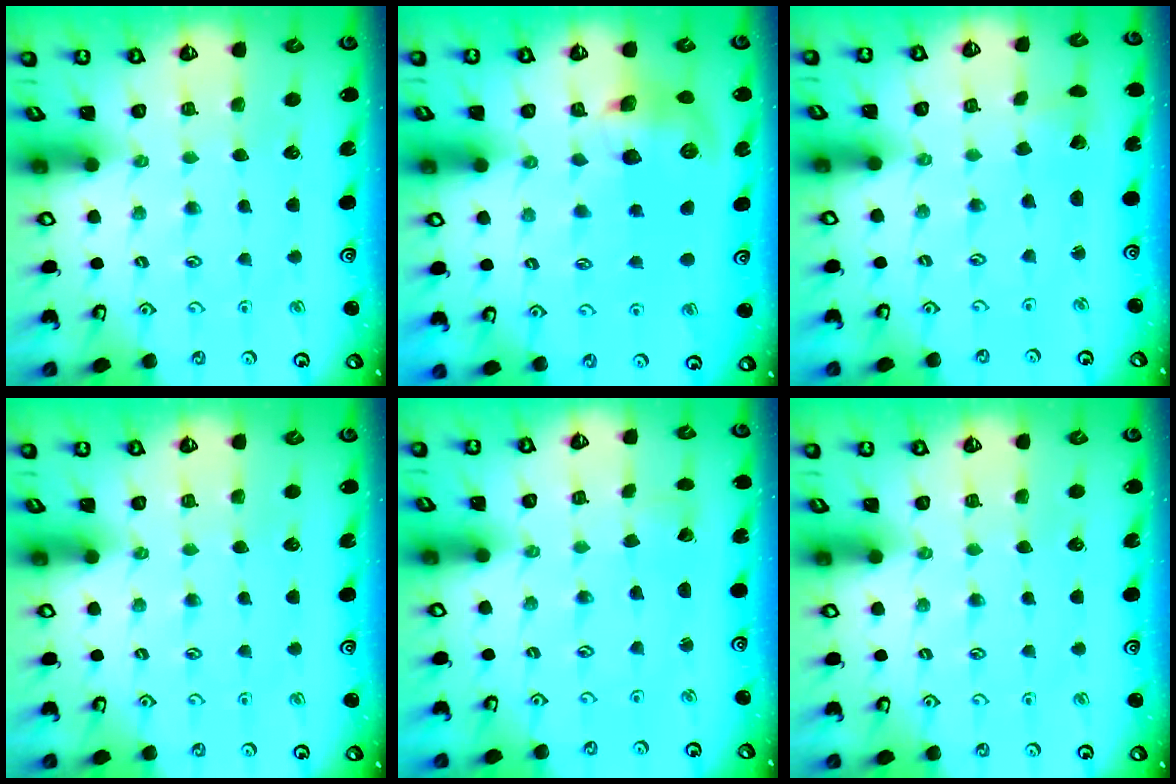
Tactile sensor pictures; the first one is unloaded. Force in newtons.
{"total": 9.4, "press": 9.3, "slide": 1.1}
{"total": 2.7, "press": 2.7, "slide": 0.0}
{"total": 0.0}
{"total": 0.0}
{"total": 0.0}